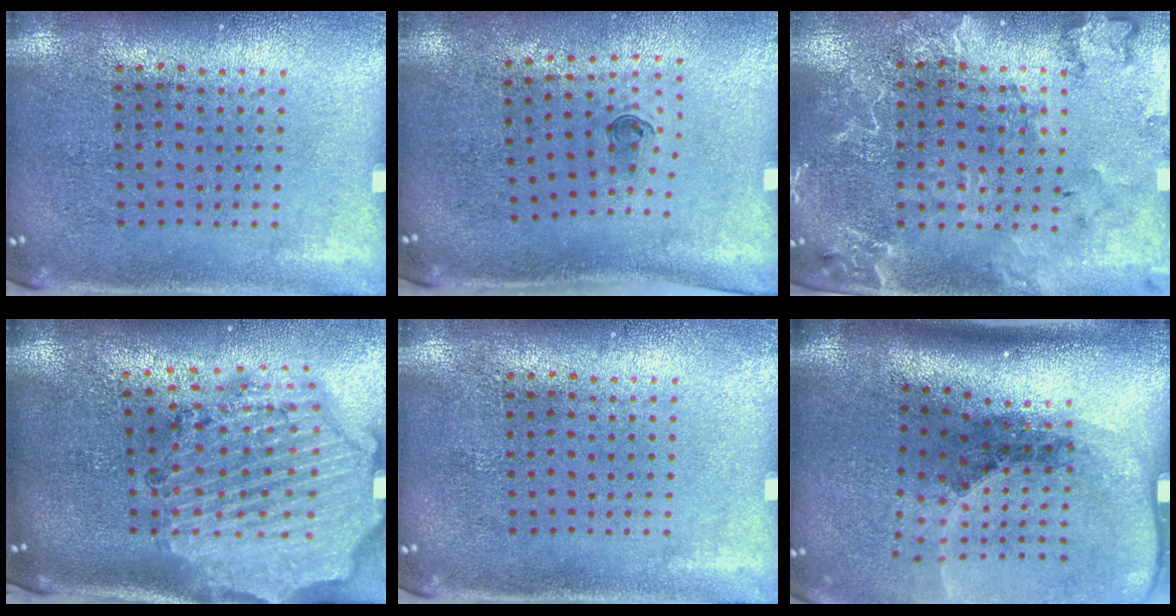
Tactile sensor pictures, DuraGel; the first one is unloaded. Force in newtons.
{"total": 0.6, "press": 0.3, "slide": 0.5}
{"total": 2.2, "press": 2.1, "slide": 0.5}
{"total": 3.1, "press": 2.7, "slide": 1.4}
{"total": 0.0}
{"total": 2.7, "press": 1.9, "slide": 2.0}